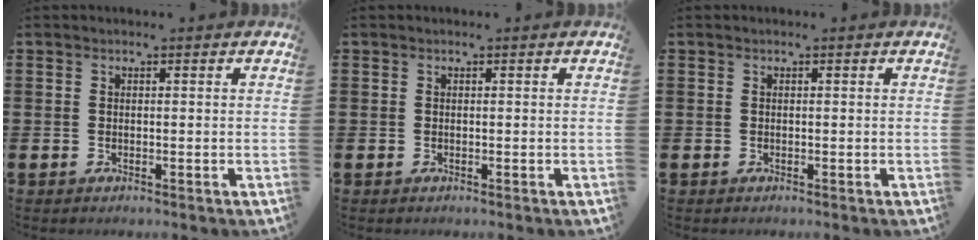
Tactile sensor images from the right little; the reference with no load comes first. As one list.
[{"total": 0.0}, {"total": 0.0}]